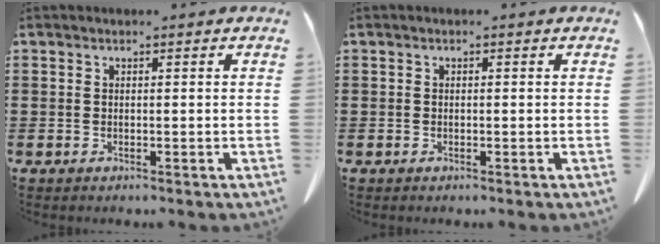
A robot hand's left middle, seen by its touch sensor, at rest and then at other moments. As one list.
[{"total": 0.0}]